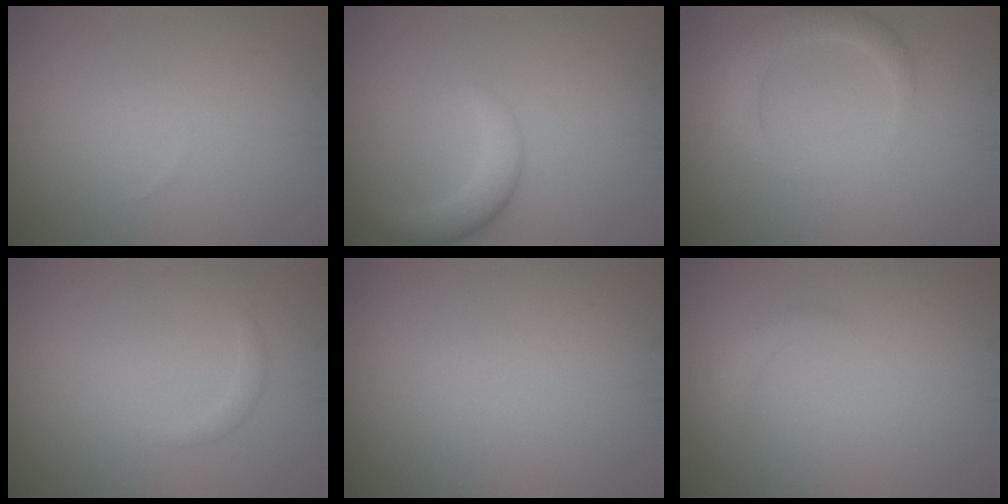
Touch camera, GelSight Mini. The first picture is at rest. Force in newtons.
{"total": 2.6, "press": 2.6, "slide": 0.2}
{"total": 2.8, "press": 2.8, "slide": 0.2}
{"total": 0.9, "press": 0.9, "slide": 0.1}
{"total": 0.0}
{"total": 1.0, "press": 1.0, "slide": 0.1}